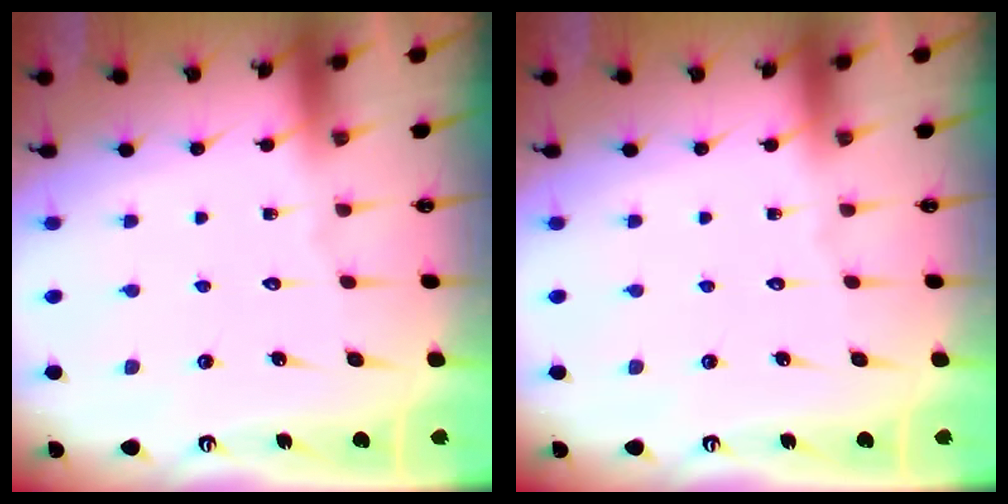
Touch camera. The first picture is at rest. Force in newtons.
{"total": 0.0}